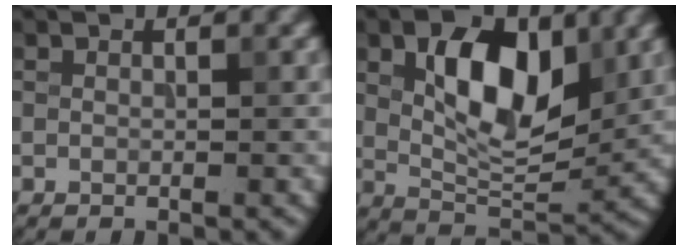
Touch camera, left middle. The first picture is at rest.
{"total": 8.1, "force": [2.3, 4.2, 6.5], "torque": [-0.104, -0.001, 0.037]}